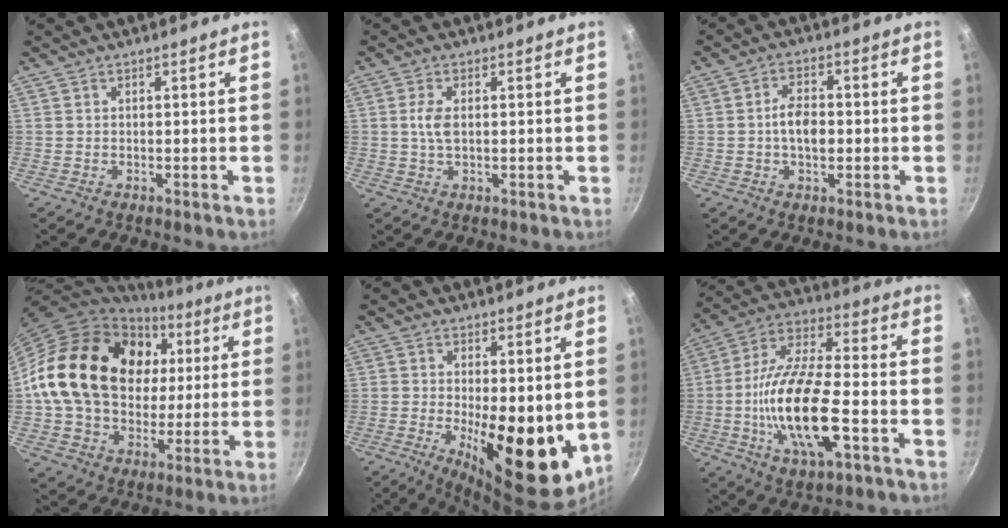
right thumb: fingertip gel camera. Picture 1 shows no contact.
{"total": 3.5, "force": [0.4, 1.6, 3.0], "torque": [-0.066, 0.003, 0.007]}
{"total": 5.9, "force": [-0.6, 3.5, 4.7], "torque": [-0.073, 0.014, -0.015]}
{"total": 24.7, "force": [4.6, 18.8, 15.4], "torque": [-0.245, 0.018, 0.084]}
{"total": 15.6, "force": [-1.3, 6.3, 14.2], "torque": [-0.176, -0.026, -0.006]}
{"total": 19.3, "force": [-5.2, 7.2, 17.1], "torque": [-0.325, 0.022, -0.106]}